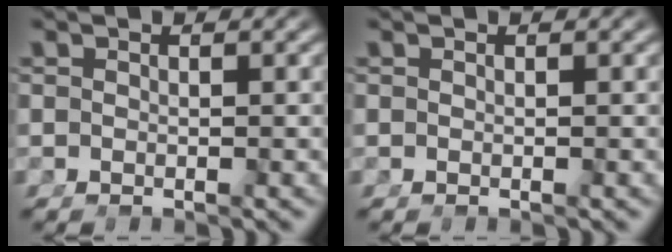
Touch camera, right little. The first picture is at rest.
{"total": 0.0}